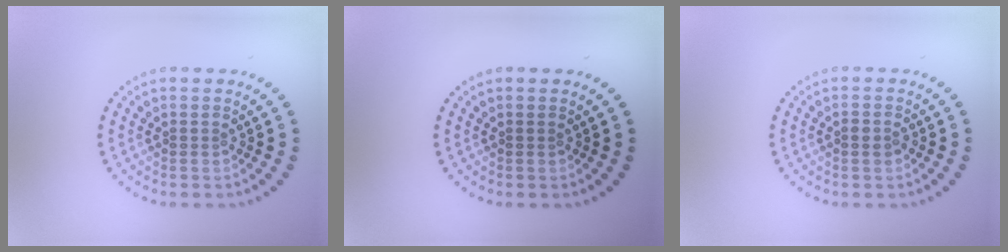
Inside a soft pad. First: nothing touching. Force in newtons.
{"total": 0.0}
{"total": 1.1, "press": 1.1, "slide": 0.1}